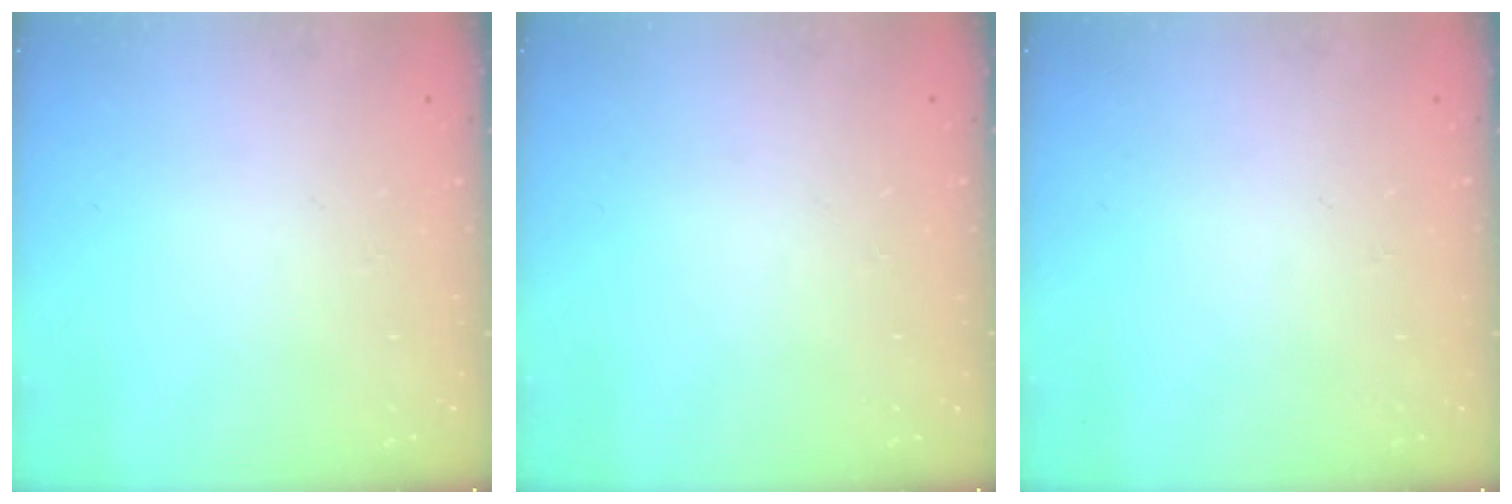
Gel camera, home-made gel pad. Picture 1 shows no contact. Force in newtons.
{"total": 0.0}
{"total": 0.0}